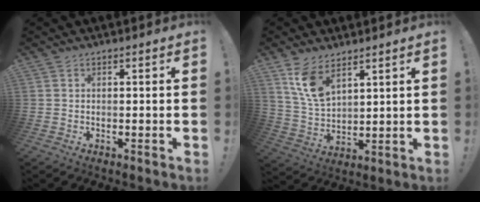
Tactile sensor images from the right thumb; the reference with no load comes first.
{"total": 10.3, "force": [6.8, 5.0, 5.9], "torque": [-0.115, -0.032, 0.129]}